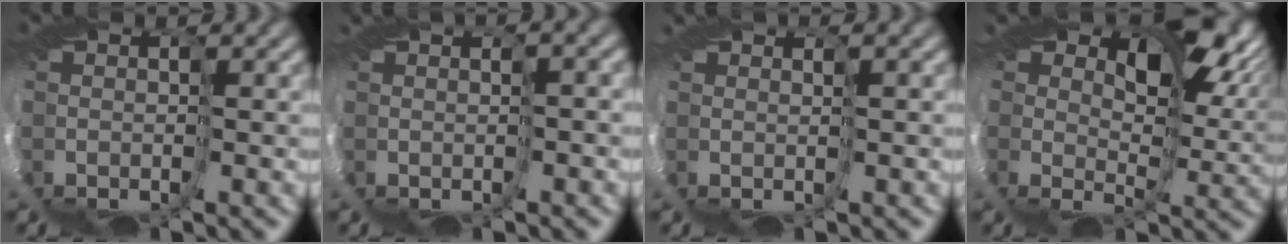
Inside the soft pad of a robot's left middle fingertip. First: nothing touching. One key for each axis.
{"total": 1.7, "fx": -0.8, "fy": -1.4, "fz": -0.1, "tx": 0.009, "ty": -0.001, "tz": 0.006}
{"total": 1.7, "fx": 0.0, "fy": -1.4, "fz": -0.9, "tx": 0.027, "ty": 0.001, "tz": 0.006}
{"total": 10.8, "fx": 7.0, "fy": 4.3, "fz": 7.0, "tx": -0.113, "ty": 0.018, "tz": 0.119}